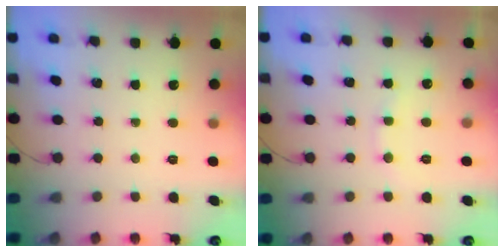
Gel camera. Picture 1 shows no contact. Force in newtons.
{"total": 7.5, "press": 7.4, "slide": 1.5}